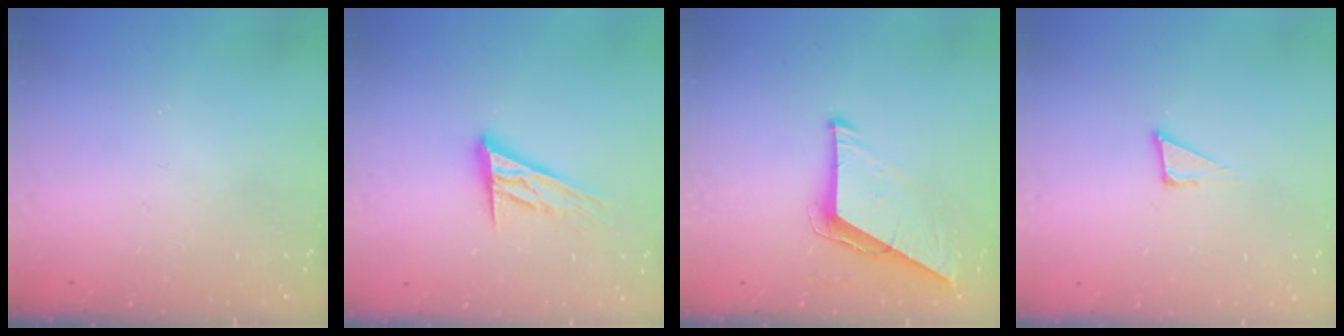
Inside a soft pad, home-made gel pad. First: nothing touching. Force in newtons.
{"total": 15.2, "press": 15.0, "slide": 2.7}
{"total": 9.5, "press": 9.4, "slide": 1.0}
{"total": 3.8, "press": 3.7, "slide": 0.9}